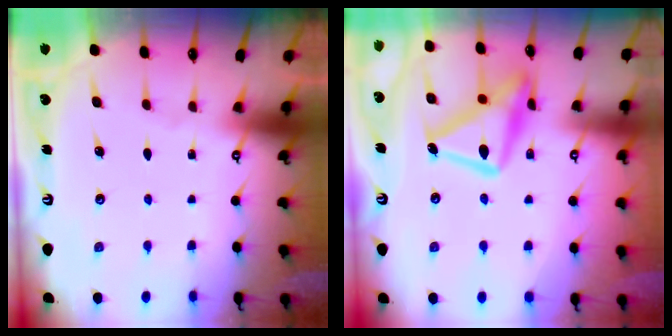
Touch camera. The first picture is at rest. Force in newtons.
{"total": 17.7, "press": 17.6, "slide": 1.2}